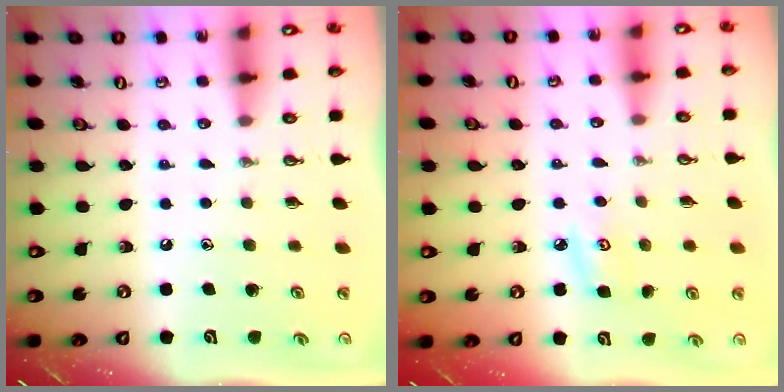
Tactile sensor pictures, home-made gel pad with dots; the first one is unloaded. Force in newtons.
{"total": 5.6, "press": 5.6, "slide": 0.6}